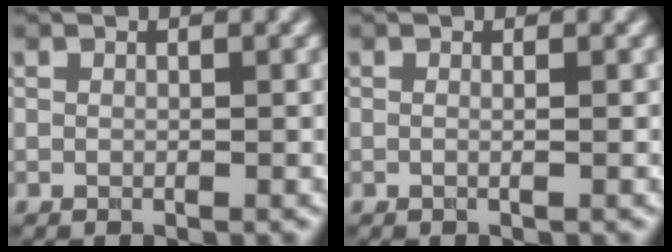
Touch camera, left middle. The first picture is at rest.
{"total": 1.3, "force": [0.2, 0.7, 1.1], "torque": [-0.005, -0.006, -0.016]}